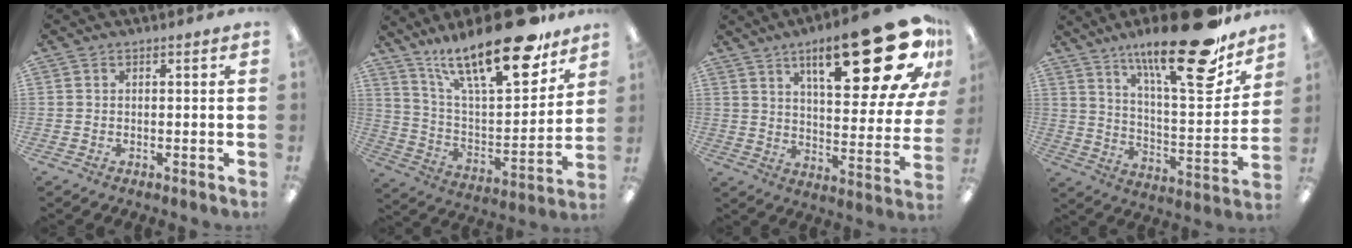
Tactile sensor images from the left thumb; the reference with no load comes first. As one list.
[{"total": 25.3, "force": [17.3, 7.9, 16.7], "torque": [-0.261, -0.108, 0.288]}, {"total": 26.9, "force": [14.7, 9.1, 20.6], "torque": [-0.283, -0.083, 0.231]}, {"total": 25.0, "force": [17.5, 6.2, 16.6], "torque": [-0.248, -0.113, 0.279]}]